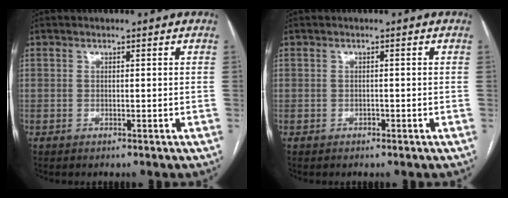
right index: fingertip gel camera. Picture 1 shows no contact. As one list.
[{"total": 0.6, "force": [-0.4, 0.4, 0.2], "torque": [-0.003, 0.002, -0.007]}]